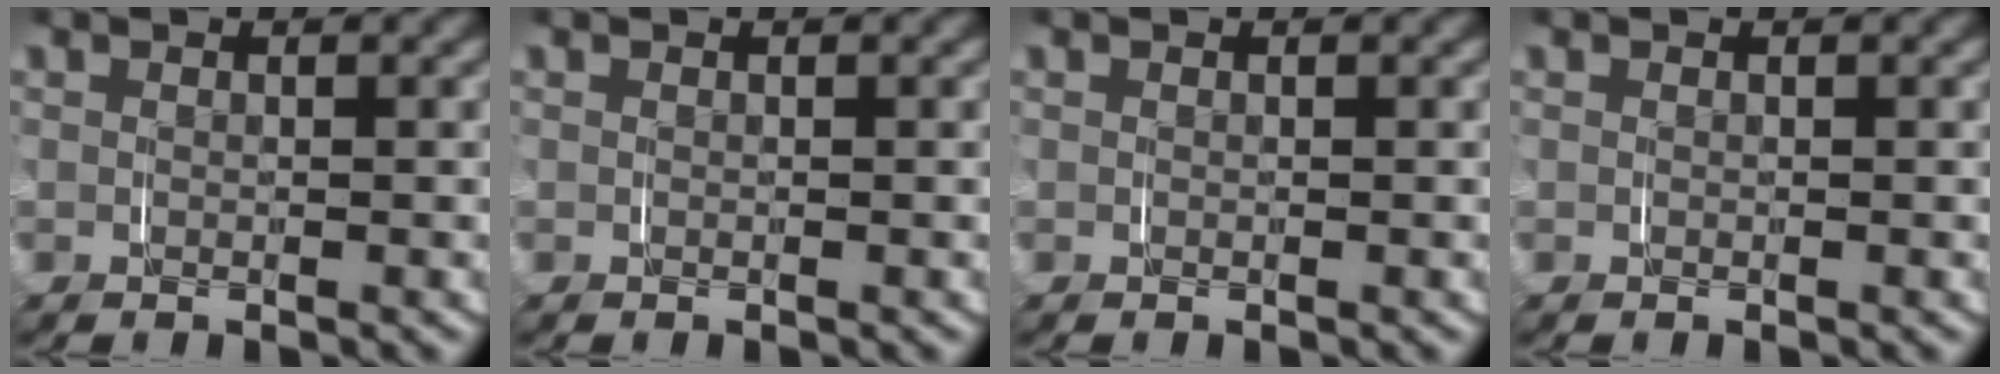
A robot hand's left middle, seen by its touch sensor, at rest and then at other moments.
{"total": 0.0}
{"total": 0.0}
{"total": 0.0}